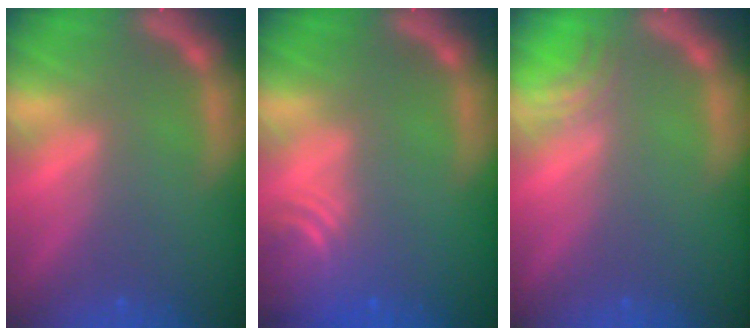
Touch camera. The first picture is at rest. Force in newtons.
{"total": 4.5}
{"total": 2.0}